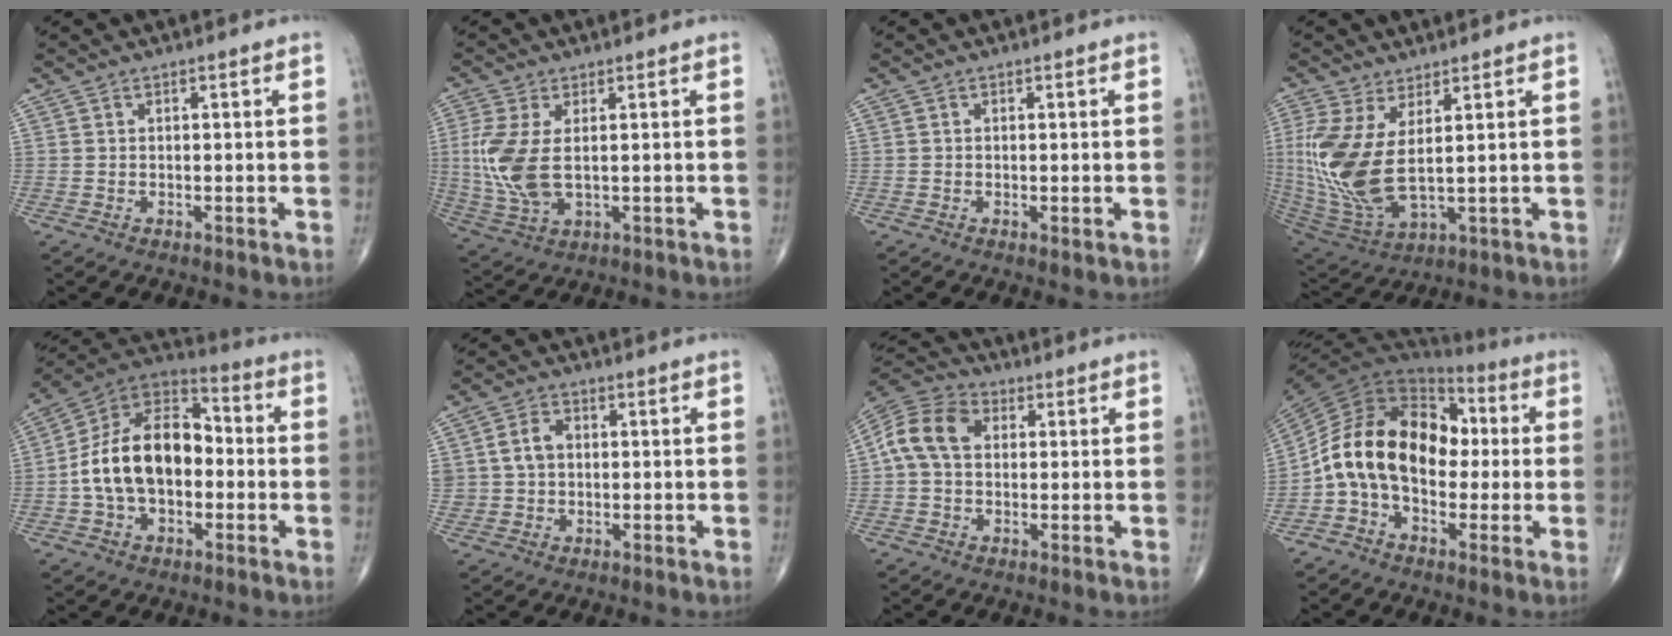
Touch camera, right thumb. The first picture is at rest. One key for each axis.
{"total": 10.0, "fx": 0.6, "fy": 5.2, "fz": 8.5, "tx": -0.208, "ty": -0.007, "tz": 0.024}
{"total": 0.6, "fx": -0.1, "fy": 0.3, "fz": 0.5, "tx": -0.012, "ty": -0.003, "tz": -0.004}
{"total": 15.1, "fx": 2.4, "fy": 6.3, "fz": 13.5, "tx": -0.320, "ty": -0.028, "tz": 0.066}
{"total": 17.9, "fx": -1.6, "fy": 11.5, "fz": 13.6, "tx": -0.219, "ty": 0.043, "tz": -0.038}
{"total": 5.2, "fx": 0.4, "fy": 4.1, "fz": 3.1, "tx": -0.052, "ty": 0.010, "tz": 0.008}
{"total": 10.2, "fx": 1.2, "fy": 7.3, "fz": 6.9, "tx": -0.133, "ty": 0.031, "tz": 0.012}
{"total": 17.7, "fx": -0.6, "fy": 11.8, "fz": 13.1, "tx": -0.207, "ty": 0.047, "tz": -0.022}